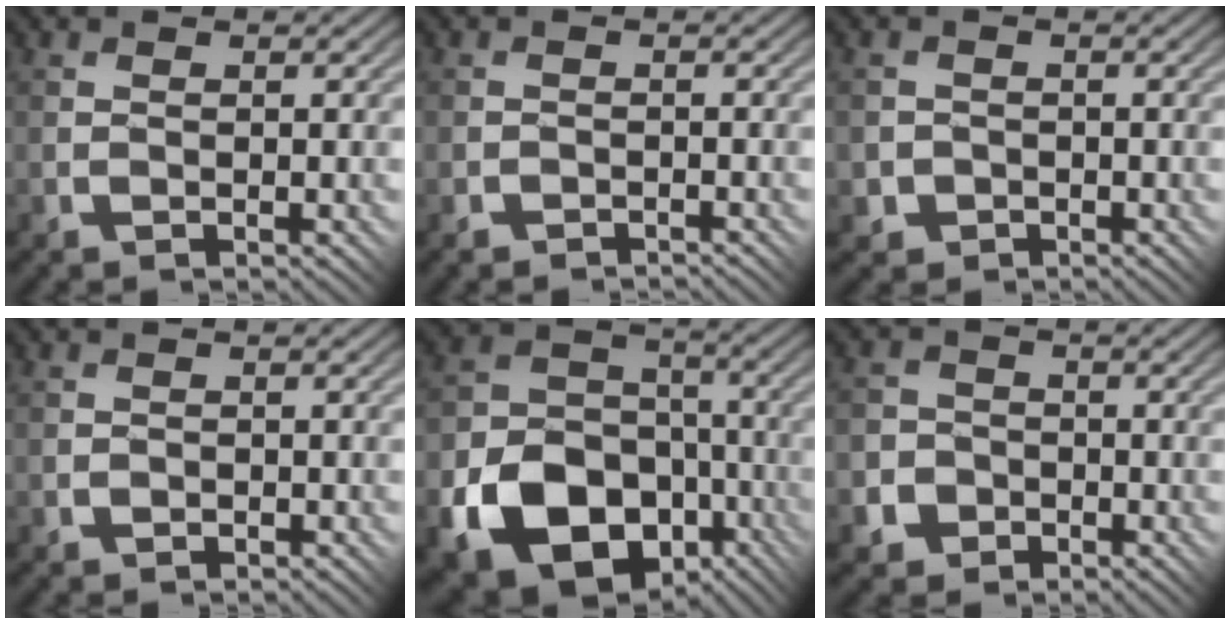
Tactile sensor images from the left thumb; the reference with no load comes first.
{"total": 1.1, "force": [-0.9, -0.1, -0.5], "torque": [0.011, 0.005, -0.023]}
{"total": 2.5, "force": [-1.0, 2.3, -0.2], "torque": [0.006, 0.001, -0.031]}
{"total": 0.7, "force": [-0.4, 0.6, 0.0], "torque": [0.004, -0.001, -0.007]}
{"total": 16.2, "force": [-7.9, 11.7, 7.9], "torque": [-0.173, -0.043, -0.133]}
{"total": 5.0, "force": [-2.2, 4.5, 0.4], "torque": [-0.015, 0.001, -0.060]}